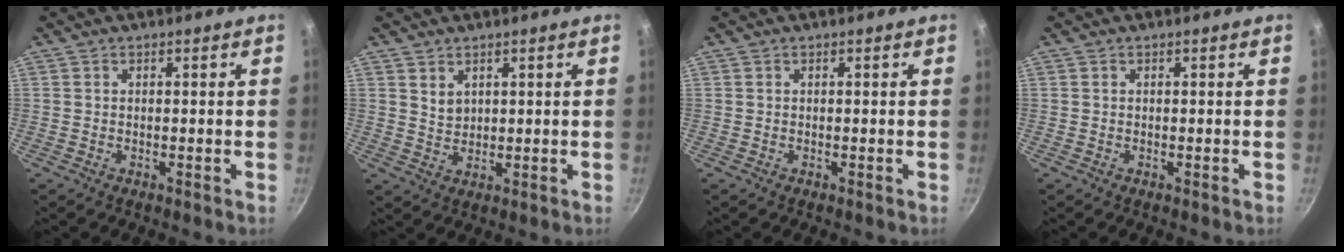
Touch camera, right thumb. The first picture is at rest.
{"total": 2.8, "force": [1.6, 1.8, 1.3], "torque": [-0.016, -0.010, 0.035]}
{"total": 0.0}
{"total": 0.0}